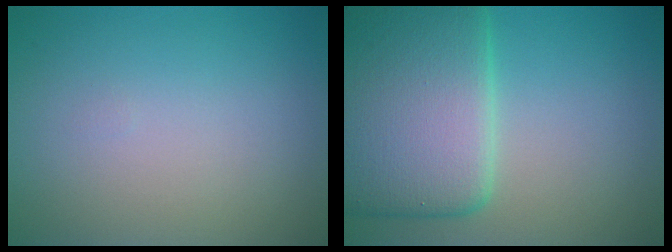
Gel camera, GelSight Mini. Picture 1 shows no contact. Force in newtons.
{"total": 10.8, "press": 10.8, "slide": 0.3}